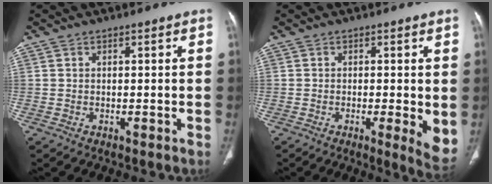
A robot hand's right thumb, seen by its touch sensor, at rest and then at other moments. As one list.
[{"total": 5.8, "force": [-0.5, 1.4, 5.6], "torque": [-0.079, -0.014, -0.010]}]